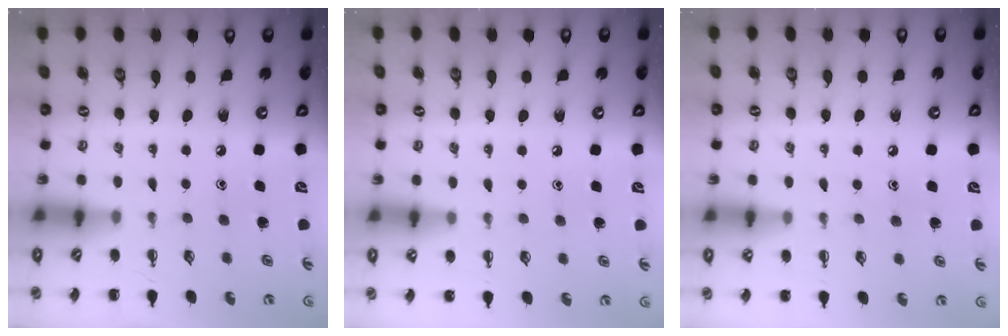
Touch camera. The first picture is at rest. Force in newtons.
{"total": 6.7, "press": 6.3, "slide": 2.3}
{"total": 5.4, "press": 5.2, "slide": 1.6}